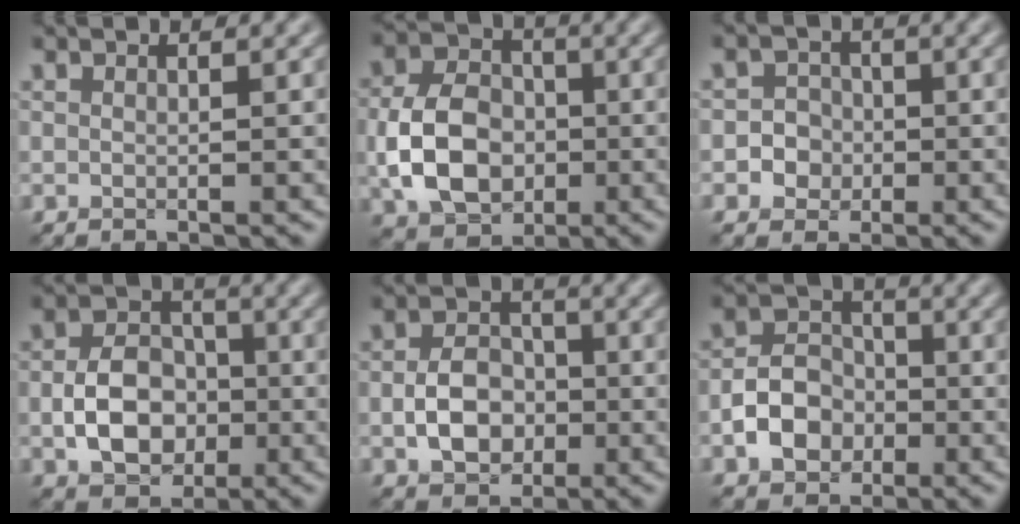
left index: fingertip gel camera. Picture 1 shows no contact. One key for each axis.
{"total": 7.5, "fx": -1.7, "fy": 5.5, "fz": 4.9, "tx": -0.097, "ty": 0.005, "tz": -0.041}
{"total": 3.3, "fx": -1.1, "fy": 3.0, "fz": 0.6, "tx": 0.014, "ty": 0.010, "tz": -0.035}
{"total": 5.8, "fx": -1.4, "fy": 4.2, "fz": 3.7, "tx": -0.067, "ty": 0.000, "tz": -0.025}
{"total": 4.6, "fx": -1.2, "fy": 3.3, "fz": 2.9, "tx": -0.051, "ty": 0.002, "tz": -0.023}
{"total": 4.4, "fx": -1.7, "fy": 3.3, "fz": 2.3, "tx": -0.040, "ty": 0.004, "tz": -0.035}